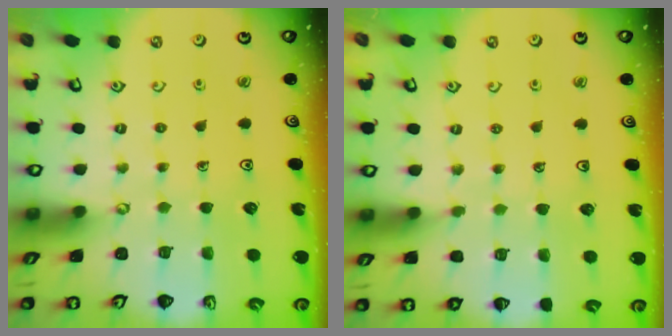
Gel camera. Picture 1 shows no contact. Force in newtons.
{"total": 3.0, "press": 2.9, "slide": 0.5}